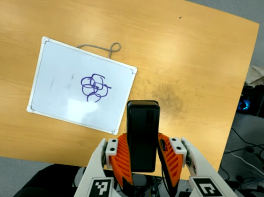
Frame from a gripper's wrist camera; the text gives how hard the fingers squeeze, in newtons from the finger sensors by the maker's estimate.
{"total": 5.8, "left": 3.9, "right": 7.7}